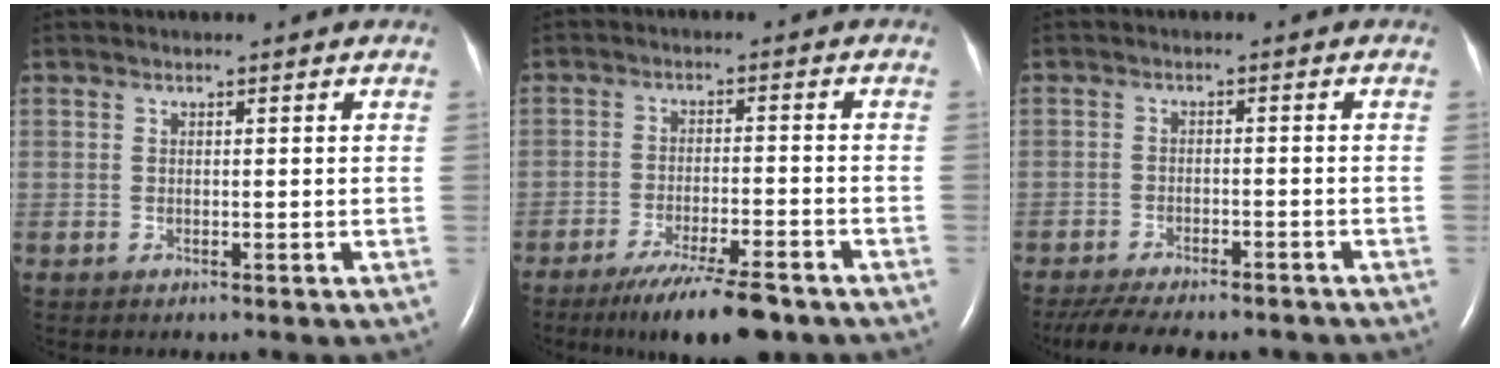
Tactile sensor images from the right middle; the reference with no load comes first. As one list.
[{"total": 10.7, "force": [-8.1, 1.2, 6.9], "torque": [-0.113, -0.025, -0.129]}, {"total": 13.6, "force": [-11.8, 3.1, 5.9], "torque": [-0.117, -0.016, -0.161]}]